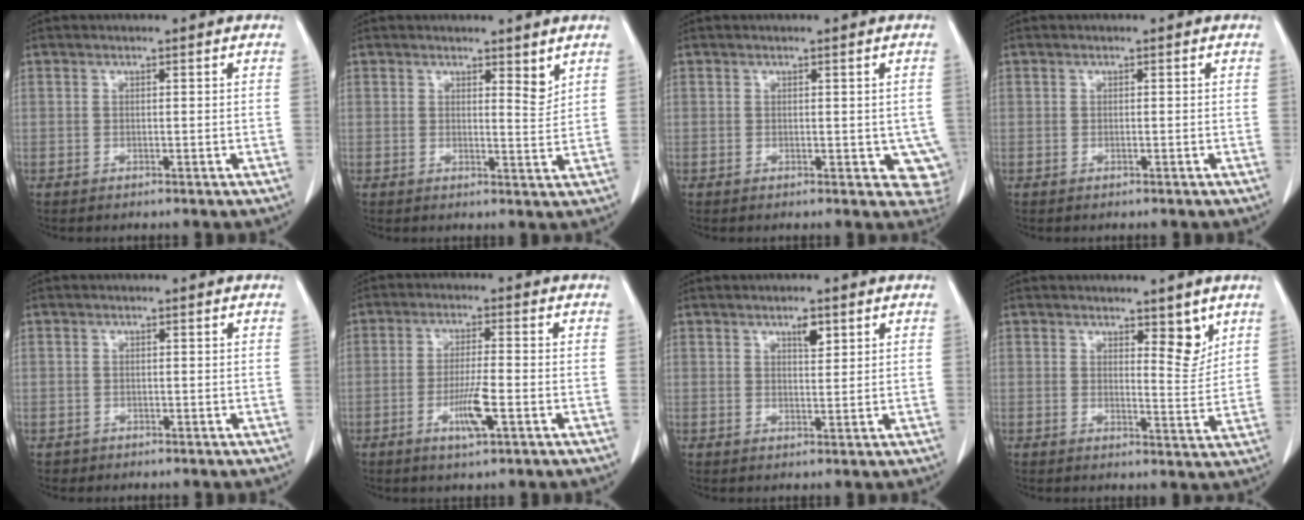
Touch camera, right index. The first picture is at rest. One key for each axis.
{"total": 2.6, "fx": 1.9, "fy": 0.6, "fz": 1.6, "tx": -0.023, "ty": -0.015, "tz": 0.030}
{"total": 4.6, "fx": -0.5, "fy": 2.6, "fz": 3.8, "tx": -0.019, "ty": -0.002, "tz": -0.003}
{"total": 0.0}
{"total": 1.1, "fx": -0.6, "fy": 0.9, "fz": -0.2, "tx": -0.008, "ty": 0.003, "tz": -0.011}
{"total": 5.8, "fx": -2.2, "fy": 0.4, "fz": 5.3, "tx": -0.099, "ty": -0.006, "tz": -0.039}
{"total": 2.3, "fx": 1.4, "fy": 0.7, "fz": 1.8, "tx": -0.031, "ty": -0.003, "tz": 0.023}
{"total": 4.3, "fx": 2.9, "fy": 1.5, "fz": 2.9, "tx": -0.034, "ty": -0.015, "tz": 0.040}